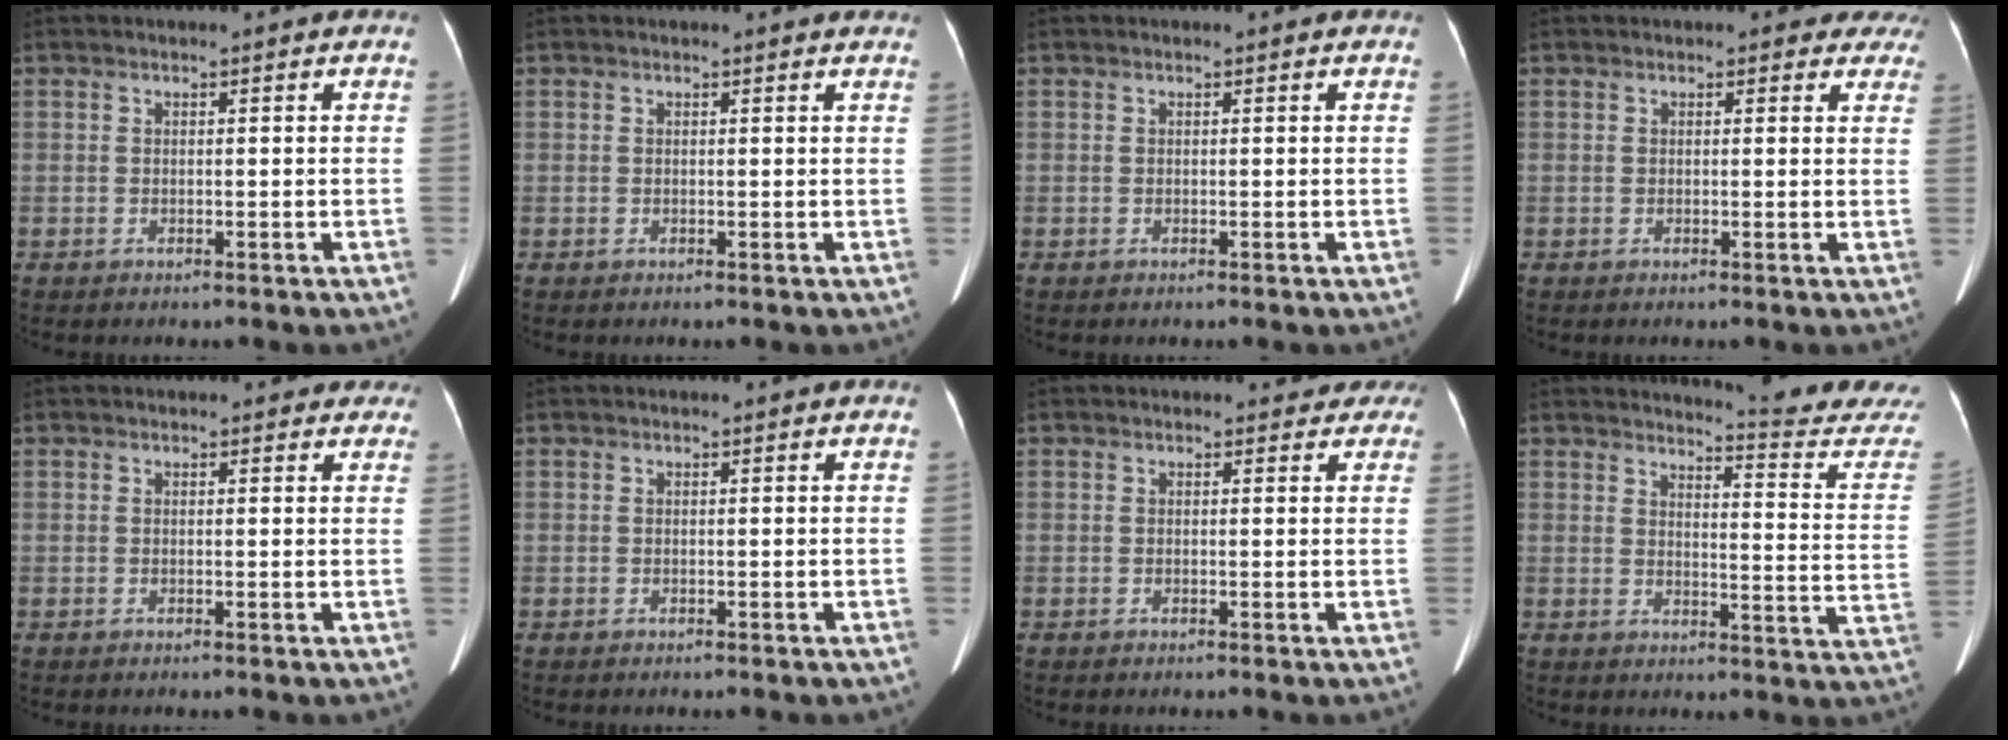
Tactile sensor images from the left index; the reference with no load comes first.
{"total": 1.9, "force": [1.9, 0.1, 0.4], "torque": [-0.012, -0.001, 0.009]}
{"total": 0.0}
{"total": 4.8, "force": [4.2, 2.2, 0.8], "torque": [0.021, -0.011, 0.021]}
{"total": 4.0, "force": [3.5, 1.8, 0.9], "torque": [0.007, 0.001, 0.023]}
{"total": 0.0}
{"total": 4.3, "force": [3.7, 2.2, 0.4], "torque": [0.017, -0.004, 0.019]}
{"total": 14.9, "force": [14.7, -1.4, 1.5], "torque": [-0.016, -0.130, 0.153]}